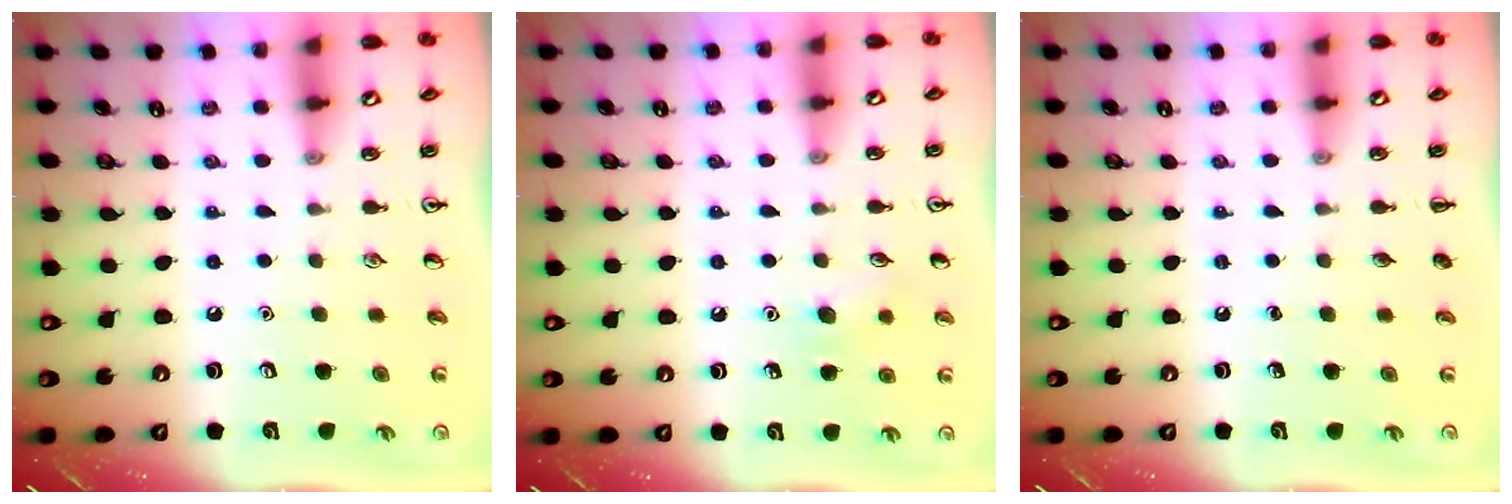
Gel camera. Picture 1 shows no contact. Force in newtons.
{"total": 6.8, "press": 6.5, "slide": 2.0}
{"total": 0.0}